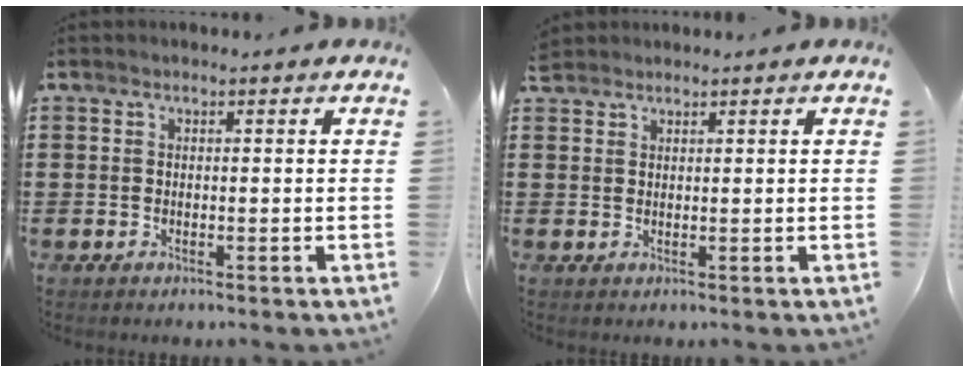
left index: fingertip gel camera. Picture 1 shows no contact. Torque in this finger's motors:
{"motor_torque": [0.23, 0.19, 0.05, 0.01]}